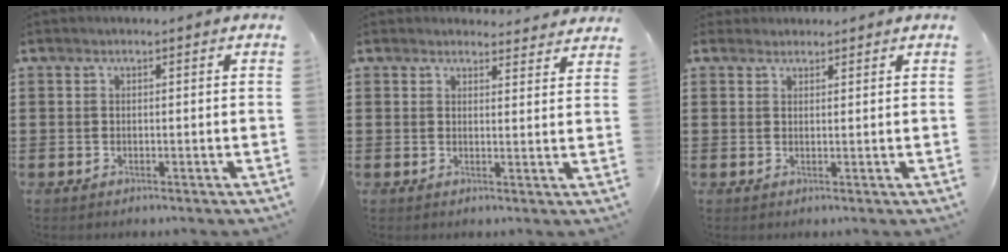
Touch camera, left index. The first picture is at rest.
{"total": 2.8, "force": [2.7, 0.5, 0.3], "torque": [-0.005, -0.010, 0.049]}
{"total": 1.6, "force": [1.5, 0.6, 0.0], "torque": [-0.004, 0.003, 0.030]}